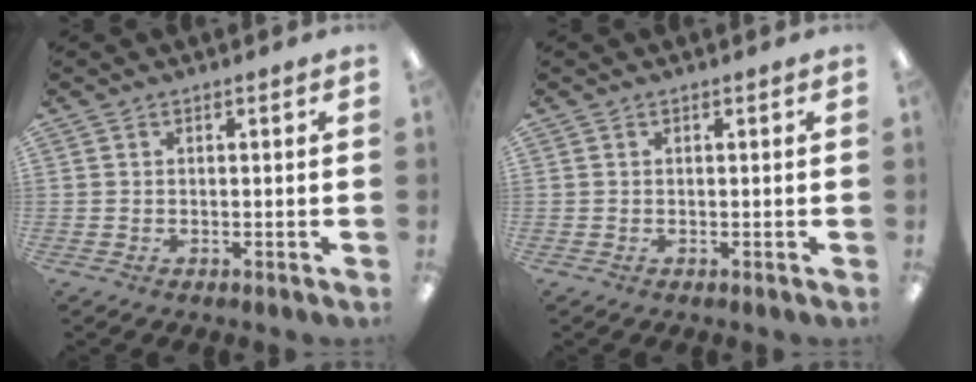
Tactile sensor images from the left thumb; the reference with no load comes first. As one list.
[{"total": 0.0}]